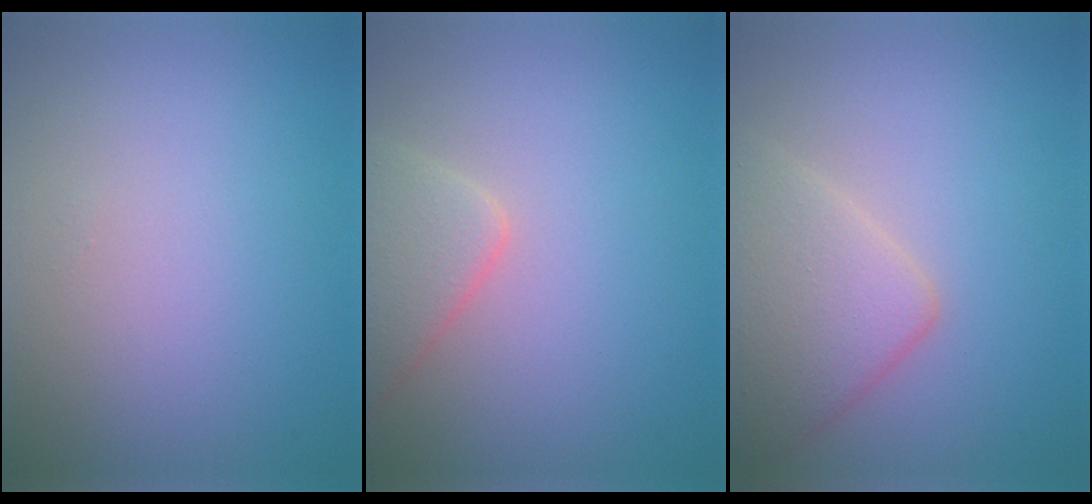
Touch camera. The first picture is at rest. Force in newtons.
{"total": 3.3, "press": 3.3, "slide": 0.4}
{"total": 4.8, "press": 4.8, "slide": 0.3}